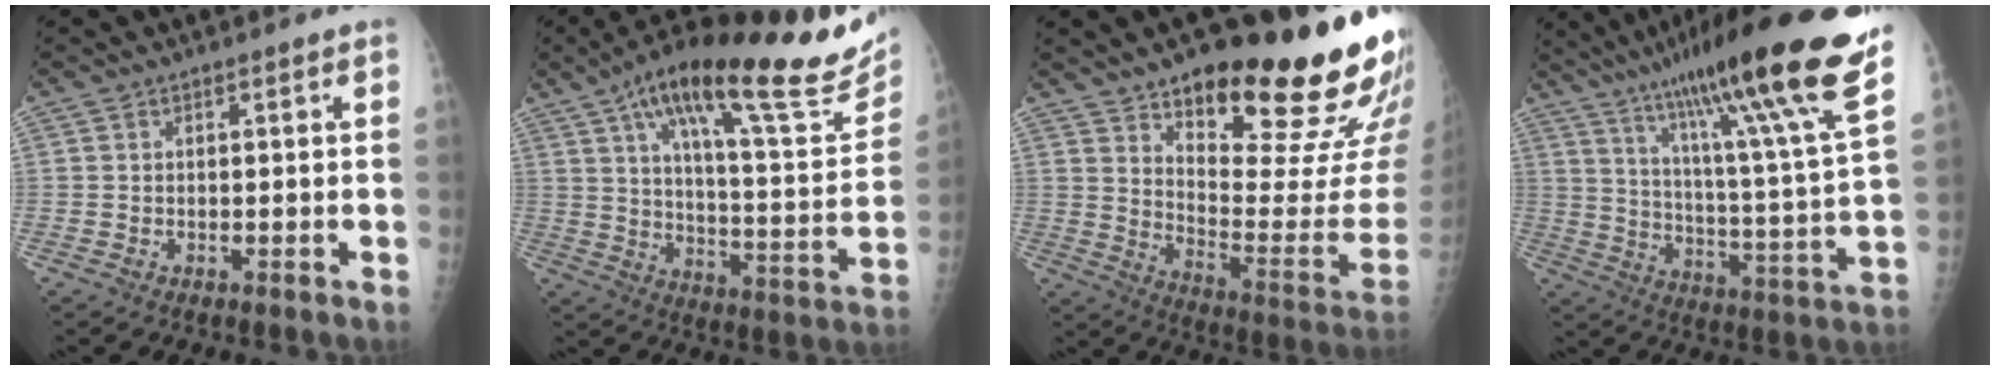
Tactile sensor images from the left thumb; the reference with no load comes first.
{"total": 28.9, "force": [17.4, 7.5, 21.8], "torque": [-0.299, -0.035, 0.262]}
{"total": 25.7, "force": [17.3, 6.5, 17.8], "torque": [-0.214, -0.100, 0.257]}
{"total": 27.0, "force": [18.6, 1.1, 19.5], "torque": [-0.296, -0.079, 0.289]}